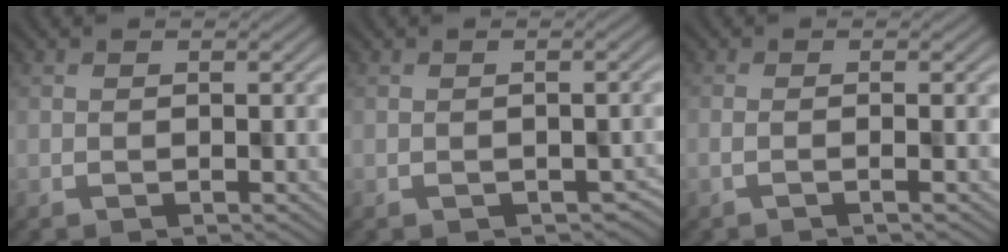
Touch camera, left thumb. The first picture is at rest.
{"total": 2.5, "force": [-1.7, 1.2, 1.4], "torque": [-0.018, -0.003, -0.011]}
{"total": 1.4, "force": [-0.4, 0.0, 1.3], "torque": [-0.011, 0.007, -0.024]}